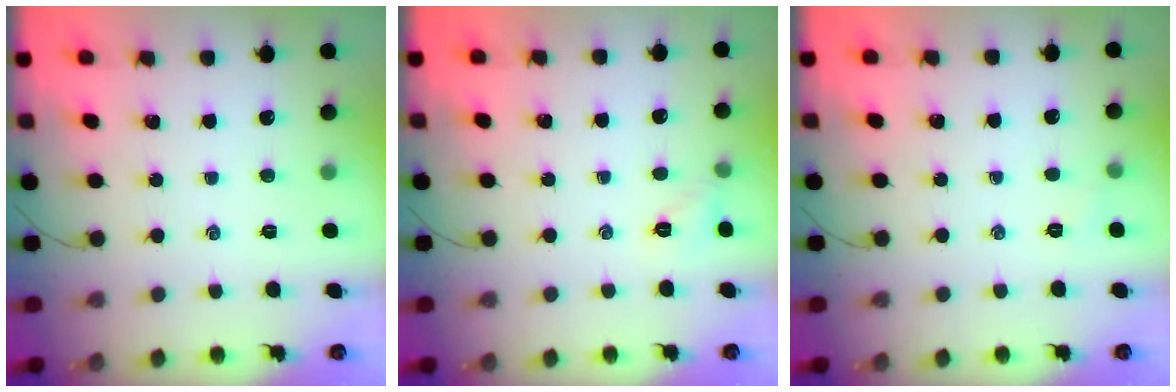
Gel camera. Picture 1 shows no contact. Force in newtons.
{"total": 5.9, "press": 5.6, "slide": 1.6}
{"total": 3.6, "press": 3.5, "slide": 1.1}